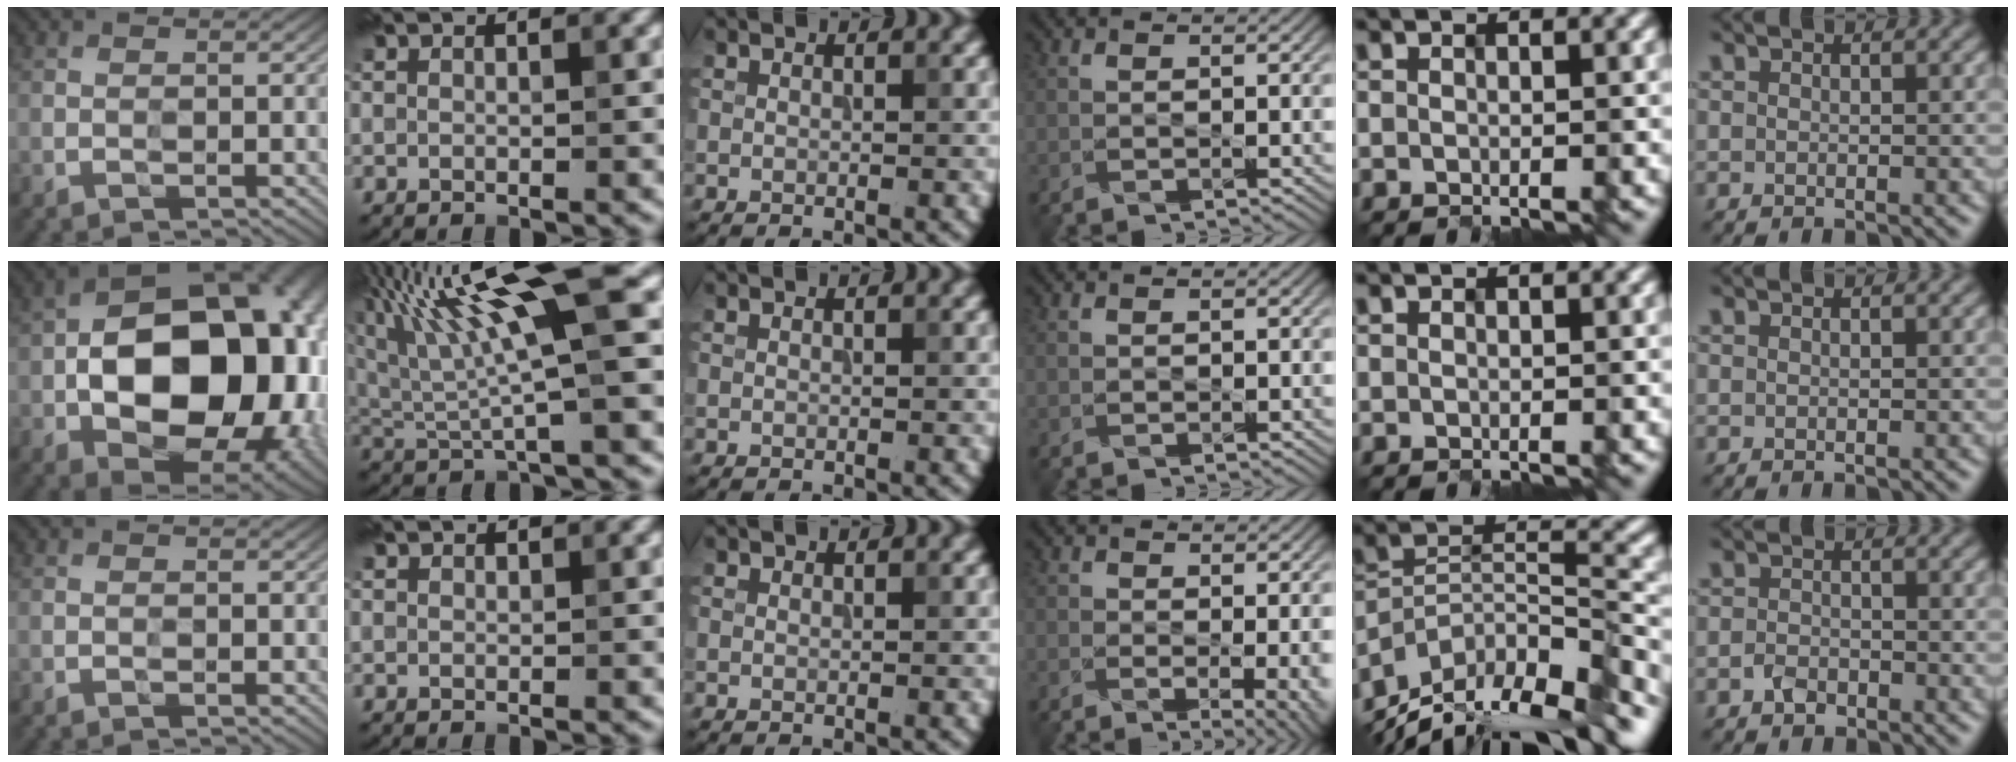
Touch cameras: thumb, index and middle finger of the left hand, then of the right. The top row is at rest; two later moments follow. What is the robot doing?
{"motion": "open", "object": "medicine box"}